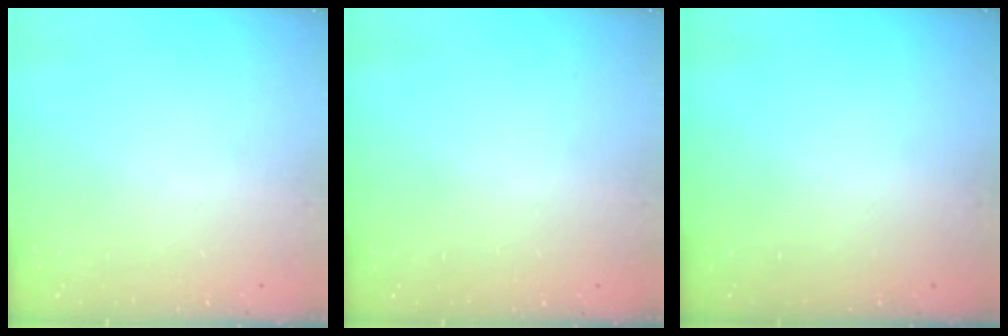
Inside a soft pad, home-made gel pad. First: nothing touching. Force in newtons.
{"total": 2.6, "press": 2.6, "slide": 0.2}
{"total": 0.0}